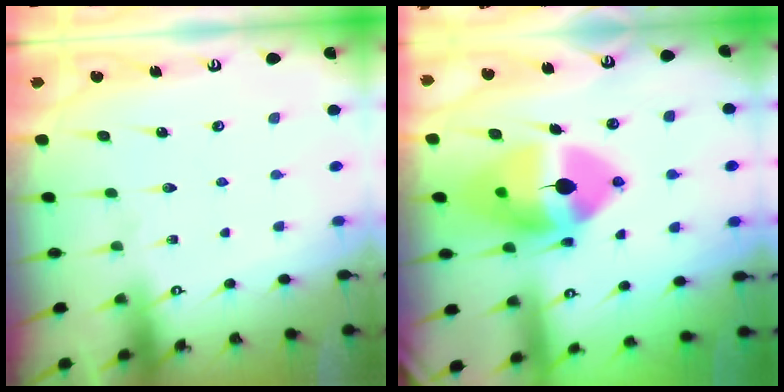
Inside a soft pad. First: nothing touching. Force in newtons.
{"total": 18.2, "press": 18.0, "slide": 2.7}